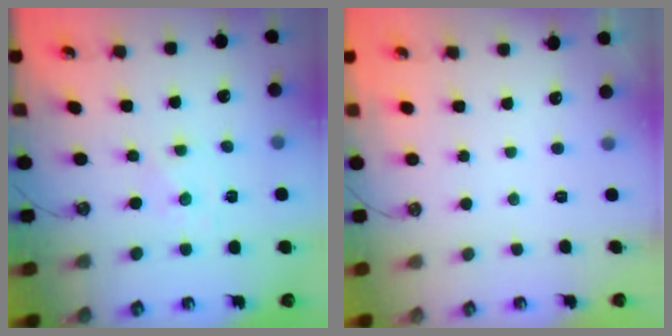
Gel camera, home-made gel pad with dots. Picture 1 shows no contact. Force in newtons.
{"total": 0.0}